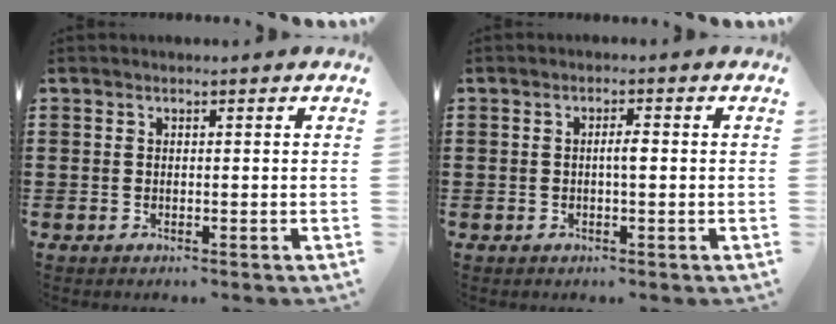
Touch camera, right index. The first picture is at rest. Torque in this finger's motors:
{"motor_torque": [0.47, -0.47, 0.06, 0.06]}